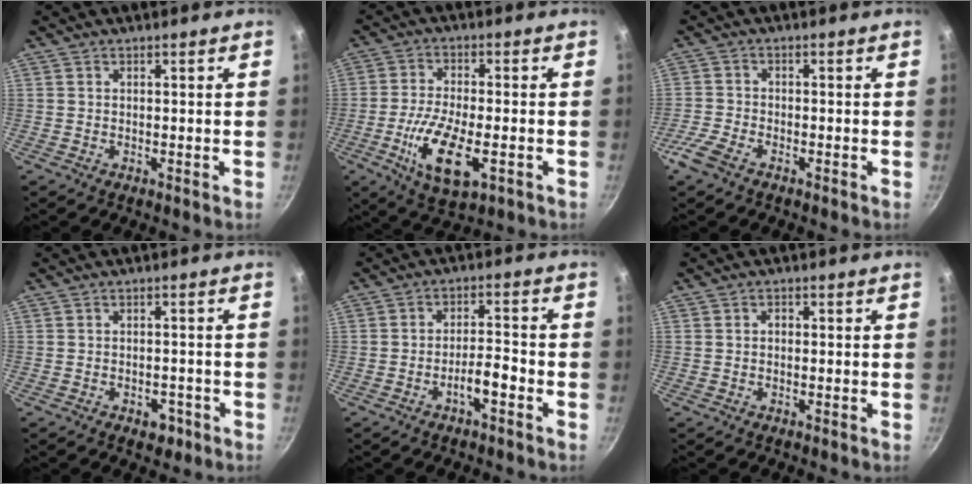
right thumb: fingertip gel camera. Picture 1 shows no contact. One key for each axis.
{"total": 11.9, "fx": -3.9, "fy": 4.7, "fz": 10.2, "tx": -0.197, "ty": -0.003, "tz": -0.066}
{"total": 4.5, "fx": -3.0, "fy": 2.0, "fz": 2.8, "tx": -0.074, "ty": 0.008, "tz": -0.062}
{"total": 3.1, "fx": -1.8, "fy": 1.9, "fz": 1.7, "tx": -0.011, "ty": 0.009, "tz": -0.022}
{"total": 7.4, "fx": -3.8, "fy": 2.8, "fz": 5.7, "tx": -0.091, "ty": 0.040, "tz": -0.067}
{"total": 0.8, "fx": -0.1, "fy": 0.6, "fz": 0.5, "tx": -0.002, "ty": 0.003, "tz": -0.005}